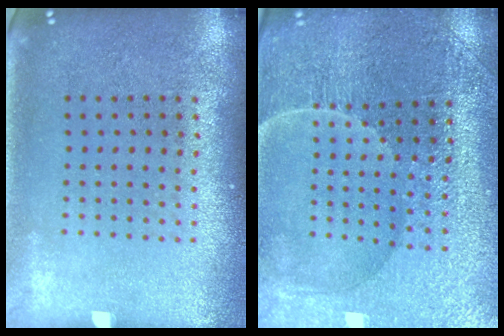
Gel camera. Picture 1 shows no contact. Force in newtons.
{"total": 3.5, "press": 3.5, "slide": 0.2}